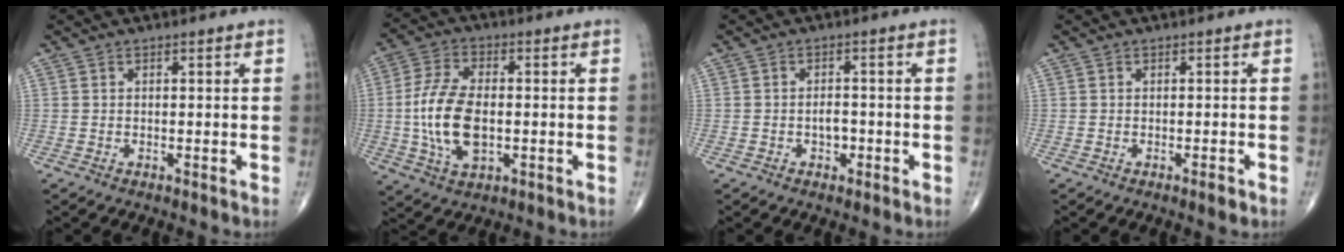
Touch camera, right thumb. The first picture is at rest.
{"total": 12.8, "force": [-1.2, 6.8, 10.8], "torque": [-0.217, 0.005, -0.021]}
{"total": 5.2, "force": [-1.8, 3.4, 3.5], "torque": [-0.024, 0.016, -0.024]}
{"total": 1.7, "force": [-1.0, 0.2, 1.4], "torque": [-0.021, -0.003, -0.017]}